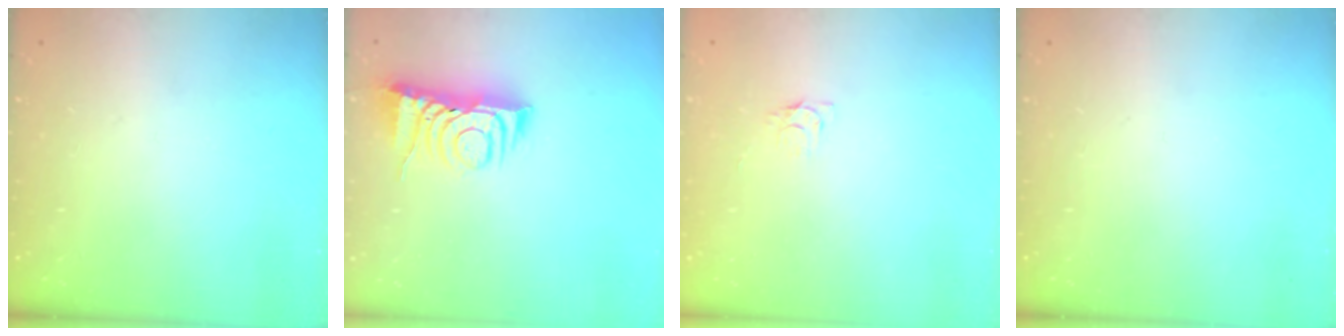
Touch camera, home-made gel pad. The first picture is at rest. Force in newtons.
{"total": 7.7, "press": 7.7, "slide": 0.7}
{"total": 3.7, "press": 3.6, "slide": 0.4}
{"total": 0.0}